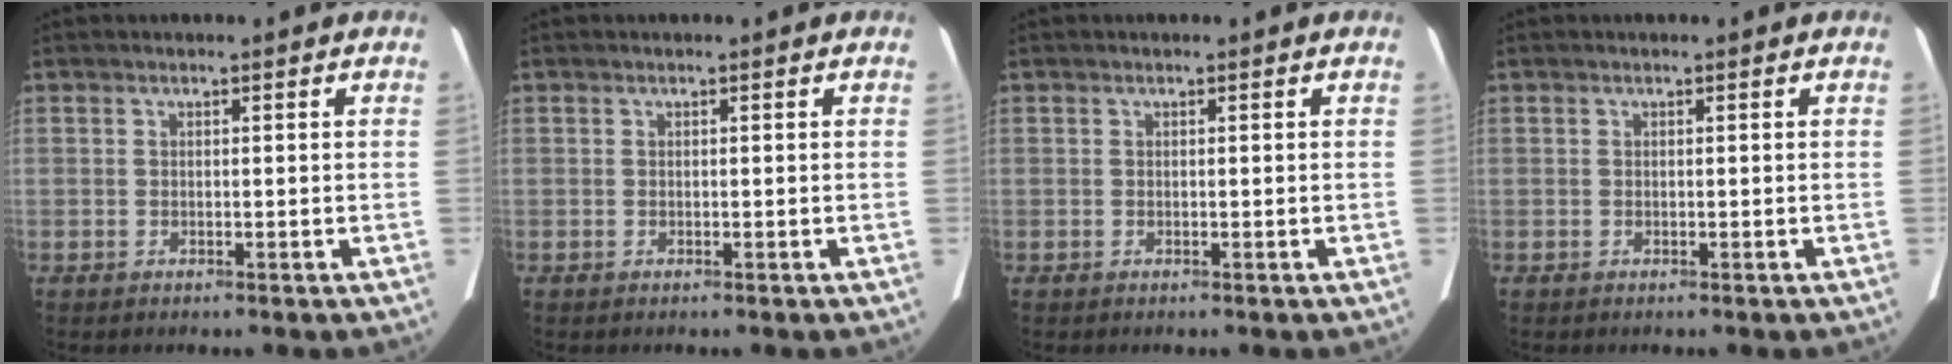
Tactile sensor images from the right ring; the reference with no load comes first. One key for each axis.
{"total": 0.0}
{"total": 0.0}
{"total": 0.0}